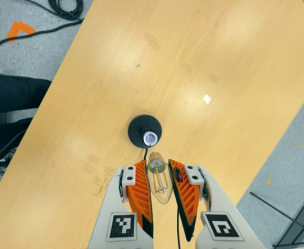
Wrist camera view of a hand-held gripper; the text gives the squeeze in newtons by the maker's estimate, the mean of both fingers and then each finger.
{"total": 18.6, "left": 20.5, "right": 16.8}